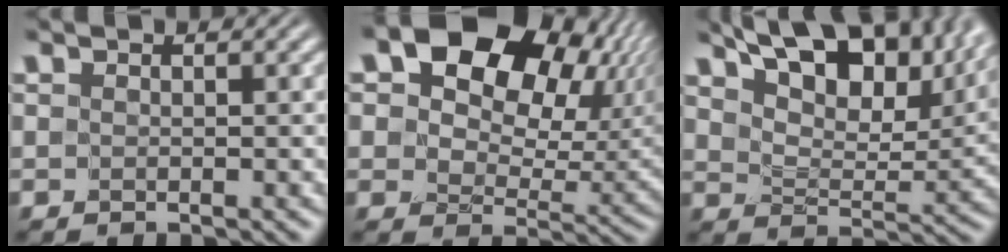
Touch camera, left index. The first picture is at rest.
{"total": 15.4, "force": [7.1, 9.4, 9.9], "torque": [-0.140, 0.029, 0.112]}
{"total": 15.2, "force": [10.3, 6.6, 9.0], "torque": [-0.150, 0.032, 0.151]}